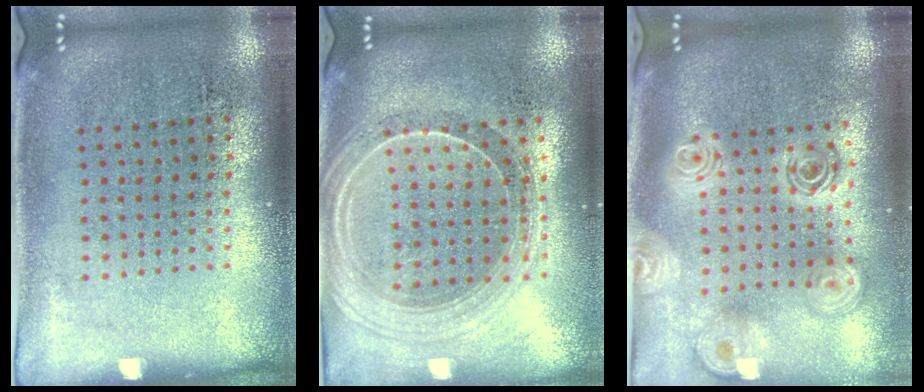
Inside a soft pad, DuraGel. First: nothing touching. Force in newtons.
{"total": 2.2, "press": 2.0, "slide": 1.1}
{"total": 2.5, "press": 1.9, "slide": 1.6}